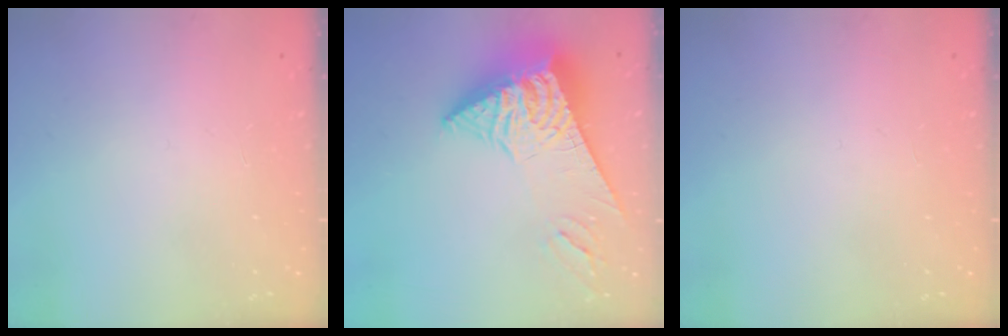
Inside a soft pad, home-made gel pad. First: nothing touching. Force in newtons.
{"total": 12.9, "press": 12.8, "slide": 1.3}
{"total": 0.0}